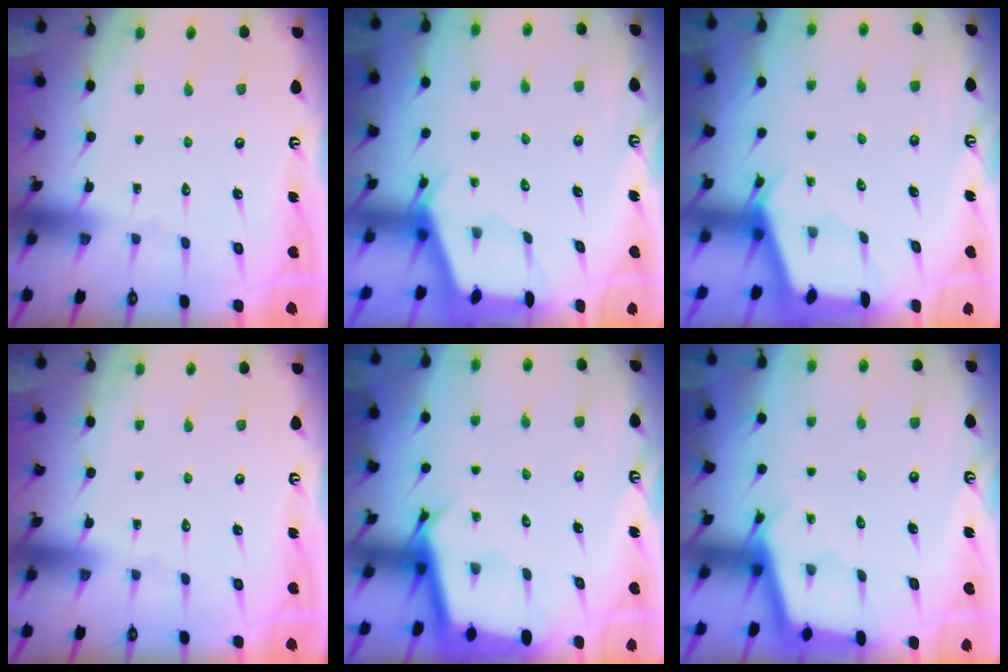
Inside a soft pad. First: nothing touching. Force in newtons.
{"total": 2.4, "press": 2.4, "slide": 0.4}
{"total": 2.4, "press": 2.4, "slide": 0.3}
{"total": 0.0}
{"total": 3.0, "press": 3.0, "slide": 0.2}
{"total": 2.8, "press": 2.8, "slide": 0.3}